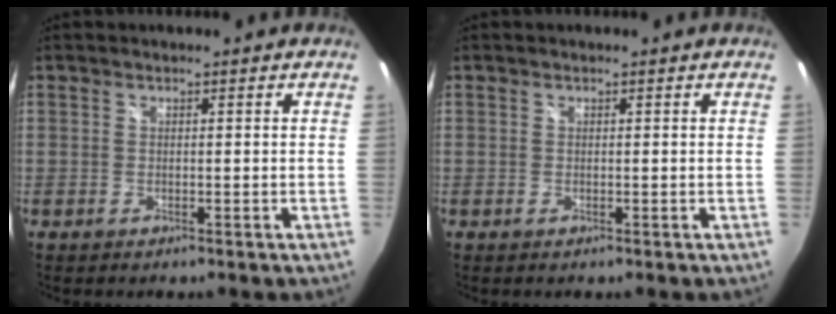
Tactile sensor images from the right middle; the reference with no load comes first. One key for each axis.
{"total": 0.0}